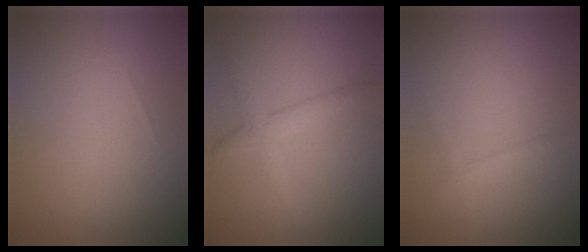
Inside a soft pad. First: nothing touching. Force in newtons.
{"total": 2.4, "press": 2.4, "slide": 0.1}
{"total": 0.9, "press": 0.9, "slide": 0.1}